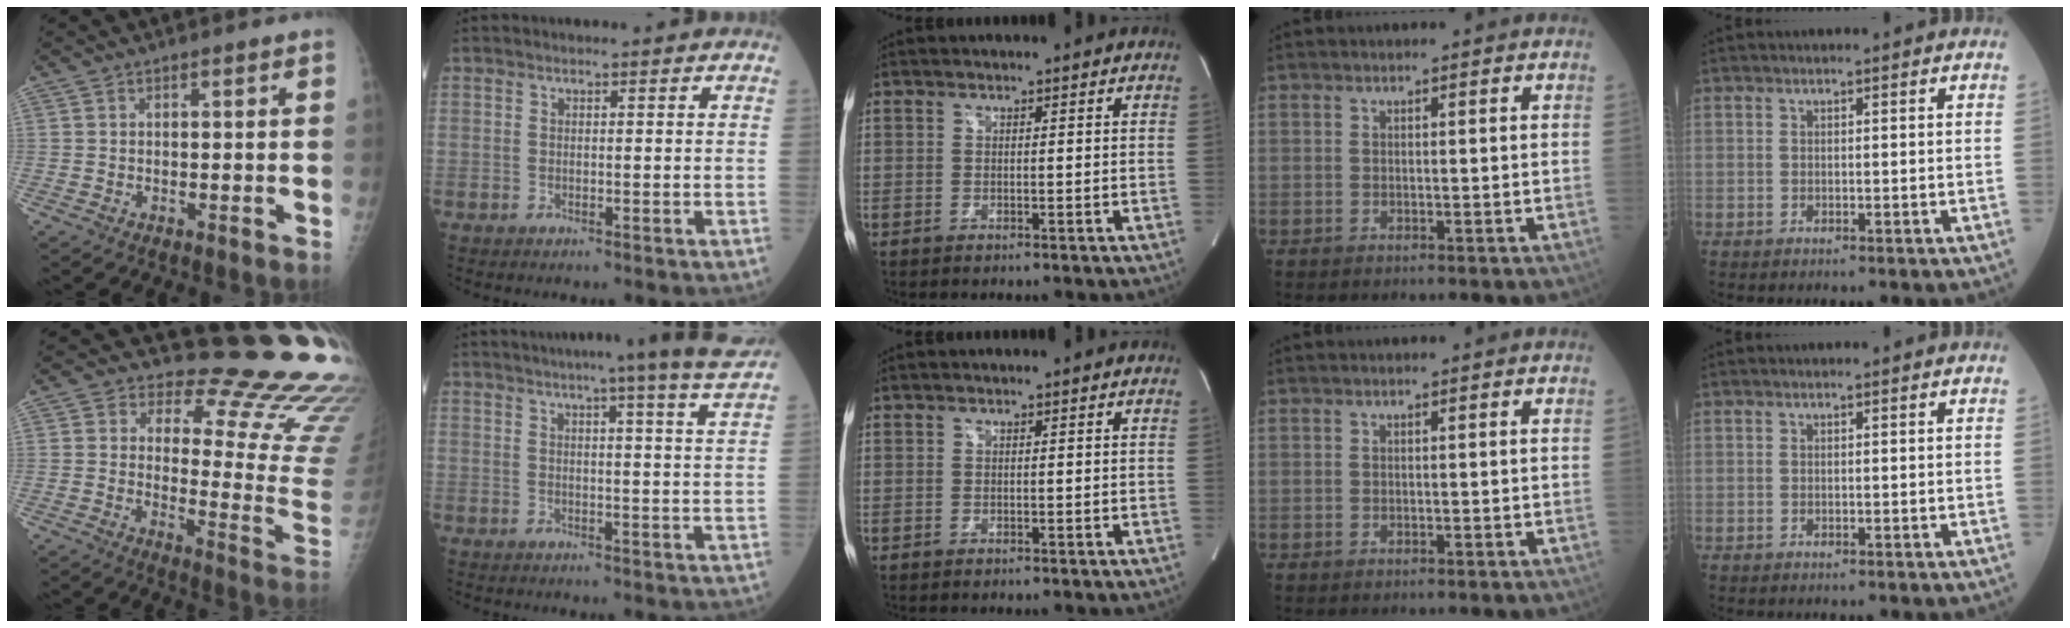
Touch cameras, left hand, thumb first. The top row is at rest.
{"thumb": {"total": 21.0, "force": [17.2, 7.0, 9.8], "torque": [-0.073, -0.160, 0.189]}, "index": {"total": 12.1, "force": [10.3, -1.8, 6.1], "torque": [-0.085, -0.021, 0.107]}}